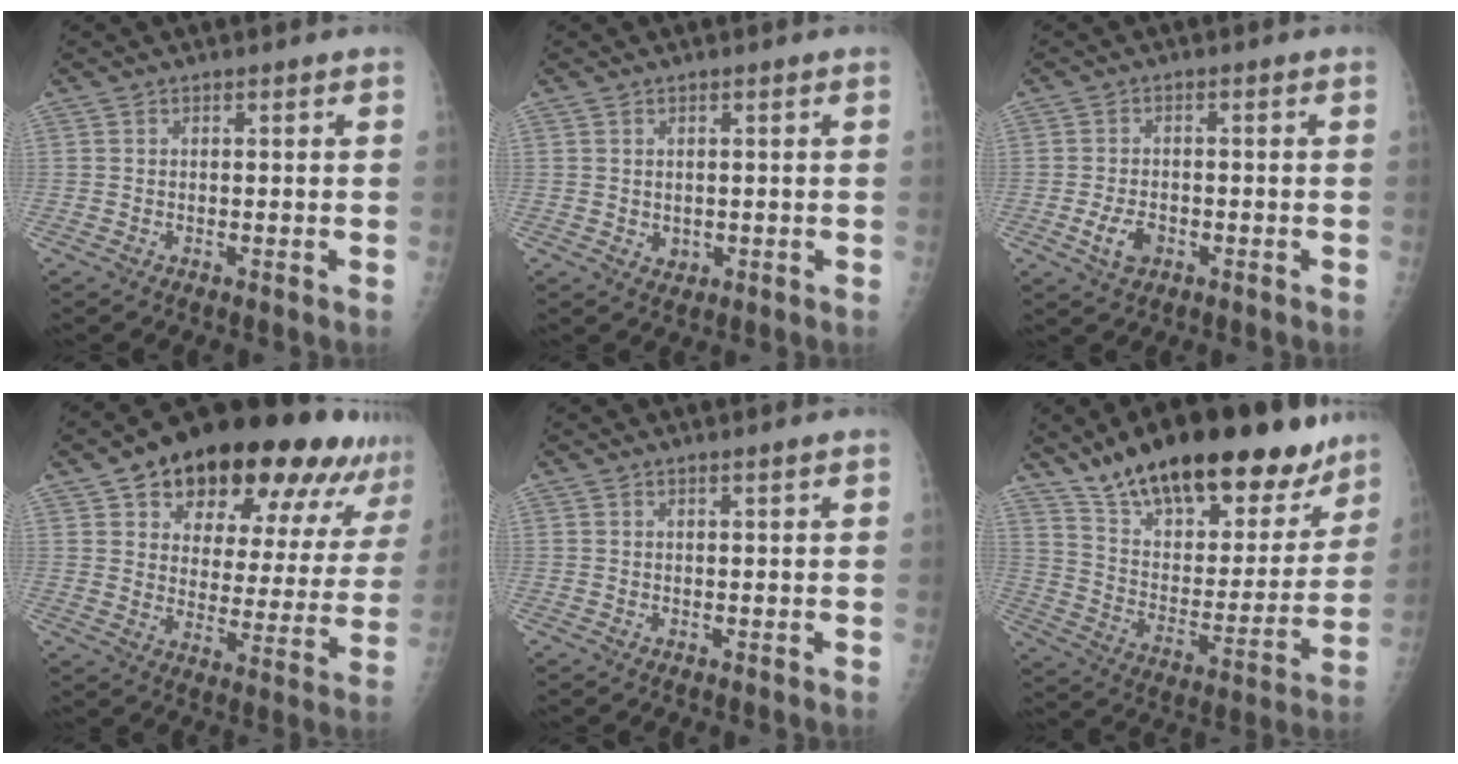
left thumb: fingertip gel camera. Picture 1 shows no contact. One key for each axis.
{"total": 1.6, "fx": 0.1, "fy": 1.4, "fz": 0.8, "tx": -0.010, "ty": -0.003, "tz": 0.008}
{"total": 4.3, "fx": -1.7, "fy": 2.8, "fz": 2.9, "tx": -0.051, "ty": 0.005, "tz": -0.026}
{"total": 27.2, "fx": 18.2, "fy": 10.9, "fz": 16.9, "tx": -0.215, "ty": -0.040, "tz": 0.252}
{"total": 0.7, "fx": 0.5, "fy": -0.1, "fz": 0.4, "tx": -0.013, "ty": -0.002, "tz": 0.012}
{"total": 30.3, "fx": 22.2, "fy": 11.8, "fz": 16.9, "tx": -0.224, "ty": -0.074, "tz": 0.344}